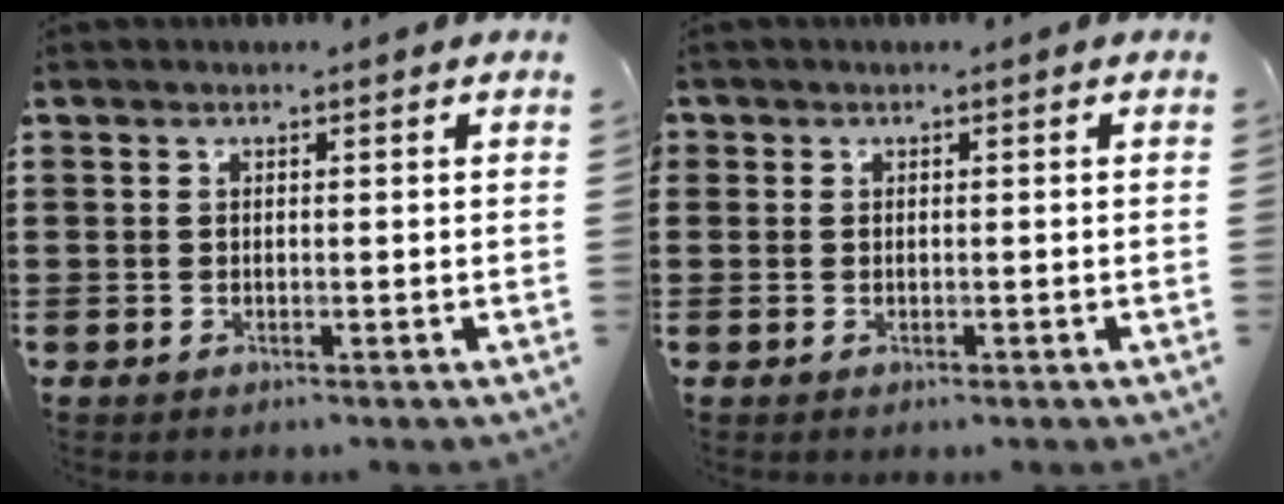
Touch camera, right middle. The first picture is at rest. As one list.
[{"total": 0.8, "force": [0.2, 0.8, 0.1], "torque": [-0.003, 0.004, 0.003]}]